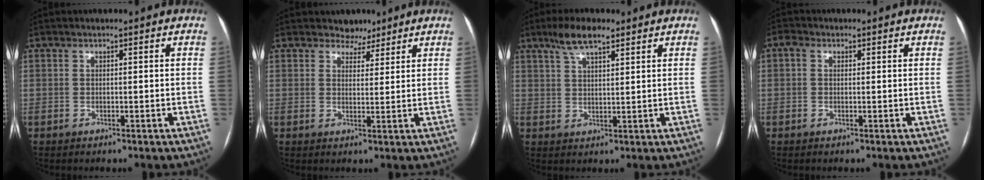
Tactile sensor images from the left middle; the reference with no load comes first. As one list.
[{"total": 3.5, "force": [2.9, 2.0, 0.2], "torque": [0.006, 0.000, 0.041]}, {"total": 6.0, "force": [4.2, 1.5, 3.9], "torque": [-0.081, 0.013, 0.078]}, {"total": 1.1, "force": [0.2, 0.9, 0.5], "torque": [-0.015, 0.011, 0.002]}]